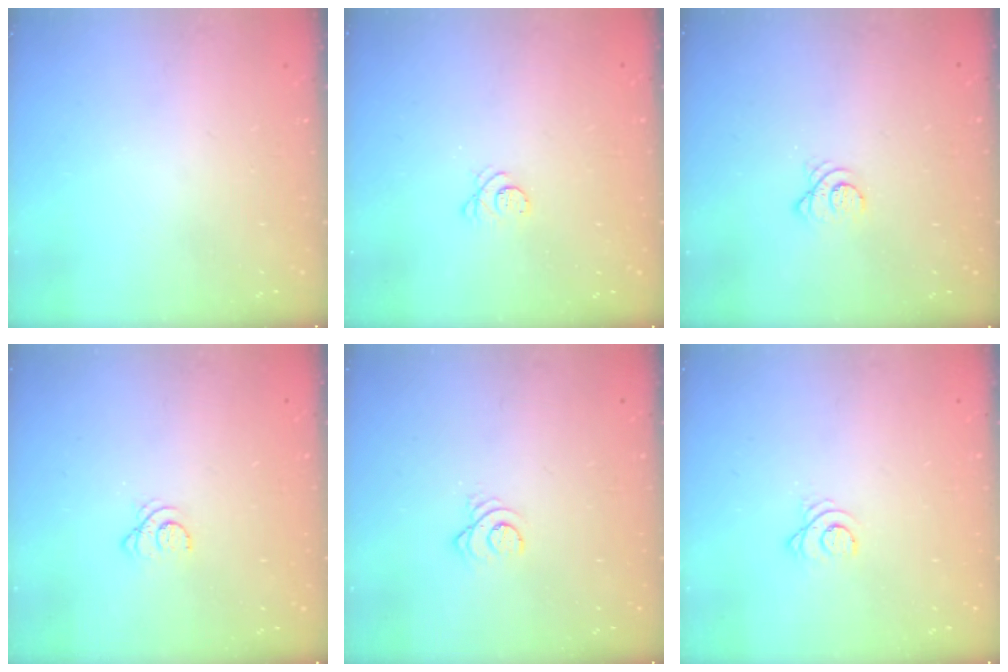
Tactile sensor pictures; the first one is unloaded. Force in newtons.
{"total": 3.6, "press": 3.6, "slide": 0.4}
{"total": 3.2, "press": 3.1, "slide": 0.4}
{"total": 2.4, "press": 2.4, "slide": 0.3}
{"total": 3.0, "press": 3.0, "slide": 0.3}
{"total": 2.7, "press": 2.7, "slide": 0.3}